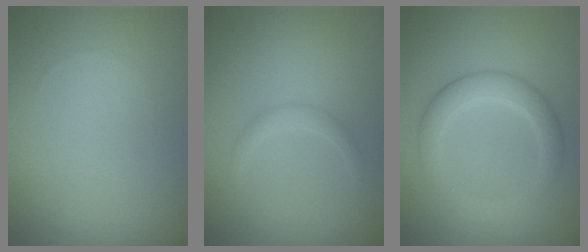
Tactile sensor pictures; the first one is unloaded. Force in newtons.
{"total": 1.1, "press": 1.1, "slide": 0.1}
{"total": 3.5, "press": 3.4, "slide": 0.3}